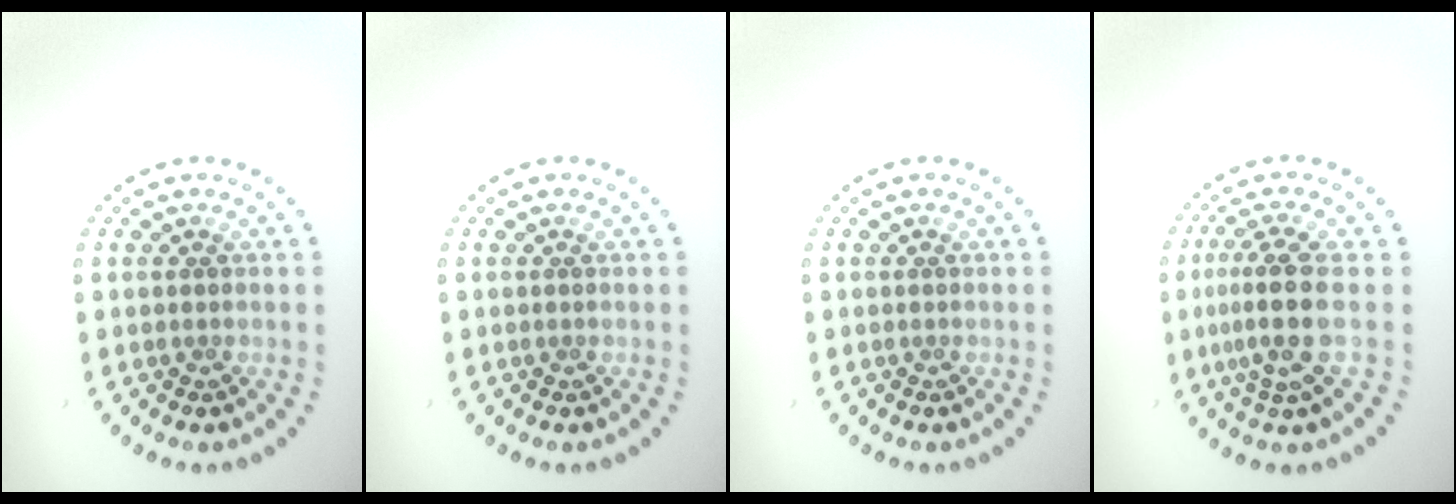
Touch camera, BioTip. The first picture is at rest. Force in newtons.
{"total": 0.0}
{"total": 0.0}
{"total": 3.9, "press": 2.9, "slide": 2.6}